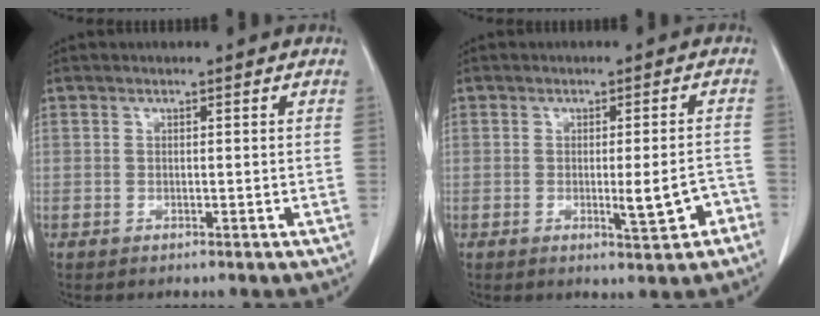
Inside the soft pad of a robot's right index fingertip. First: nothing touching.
{"total": 5.1, "force": [-2.1, 0.7, 4.6], "torque": [-0.059, -0.003, -0.026]}